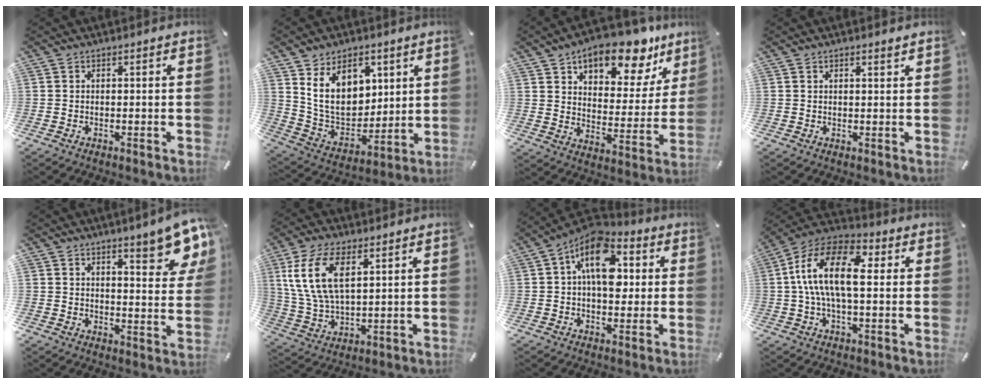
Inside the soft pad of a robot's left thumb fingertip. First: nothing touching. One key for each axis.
{"total": 14.9, "fx": 6.5, "fy": 11.0, "fz": 7.7, "tx": -0.150, "ty": -0.031, "tz": 0.127}
{"total": 15.6, "fx": 11.8, "fy": 7.1, "fz": 7.1, "tx": -0.100, "ty": -0.091, "tz": 0.200}
{"total": 1.1, "fx": 0.9, "fy": 0.3, "fz": 0.6, "tx": -0.011, "ty": -0.001, "tz": 0.015}
{"total": 10.0, "fx": 7.8, "fy": 3.6, "fz": 5.0, "tx": -0.046, "ty": -0.060, "tz": 0.136}
{"total": 12.6, "fx": 5.2, "fy": 6.6, "fz": 9.3, "tx": -0.231, "ty": -0.005, "tz": 0.089}
{"total": 15.0, "fx": 3.6, "fy": 9.1, "fz": 11.4, "tx": -0.180, "ty": -0.017, "tz": 0.061}
{"total": 15.3, "fx": 1.8, "fy": 7.7, "fz": 13.0, "tx": -0.274, "ty": 0.006, "tz": 0.030}